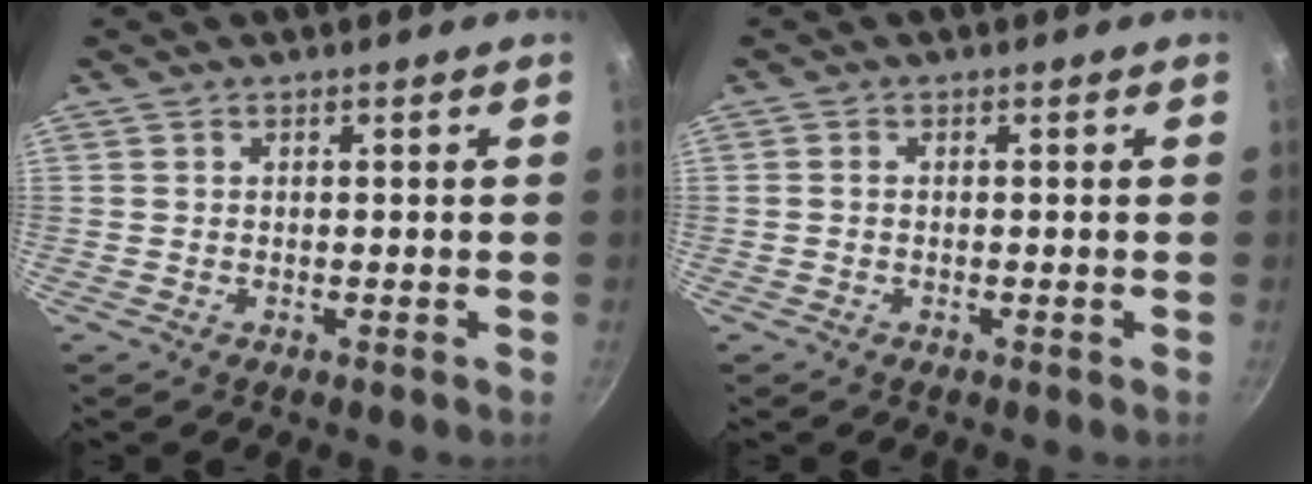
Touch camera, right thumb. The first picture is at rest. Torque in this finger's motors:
{"motor_torque": [0.00, -0.25, 0.21, -0.24, -0.02]}